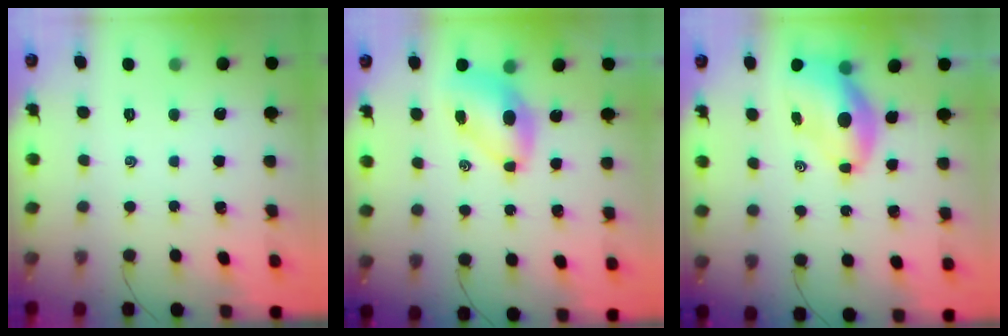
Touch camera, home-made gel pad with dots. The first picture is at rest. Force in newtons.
{"total": 8.4, "press": 8.2, "slide": 1.8}
{"total": 8.7, "press": 8.3, "slide": 2.4}